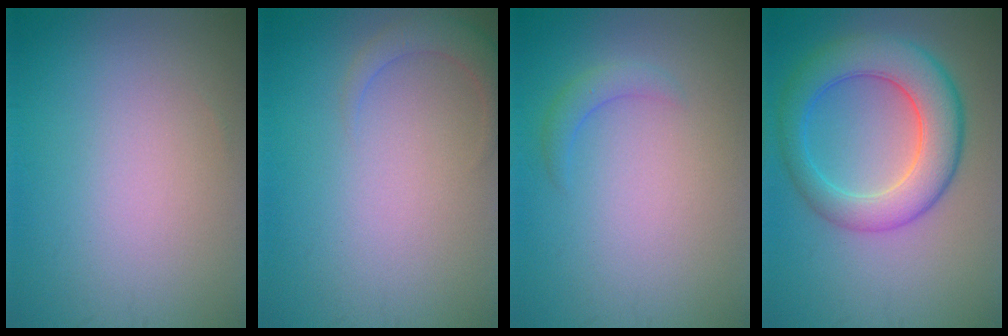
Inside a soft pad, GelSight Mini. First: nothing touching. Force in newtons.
{"total": 2.1, "press": 2.1, "slide": 0.3}
{"total": 1.6, "press": 1.6, "slide": 0.0}
{"total": 7.4, "press": 7.4, "slide": 0.1}